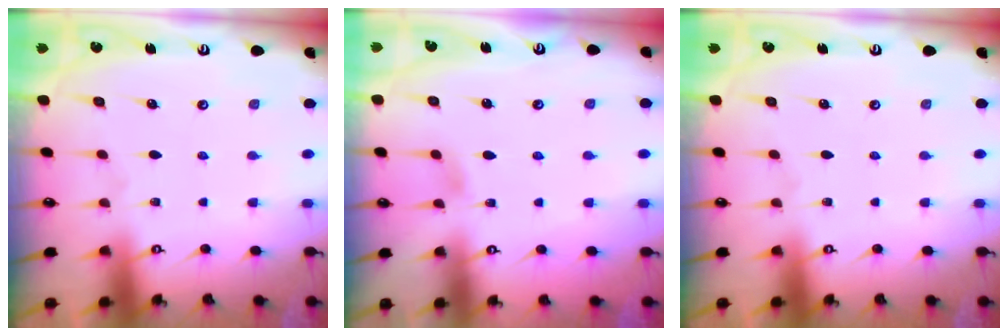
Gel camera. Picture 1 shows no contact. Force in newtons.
{"total": 4.2, "press": 4.2, "slide": 0.6}
{"total": 0.0}